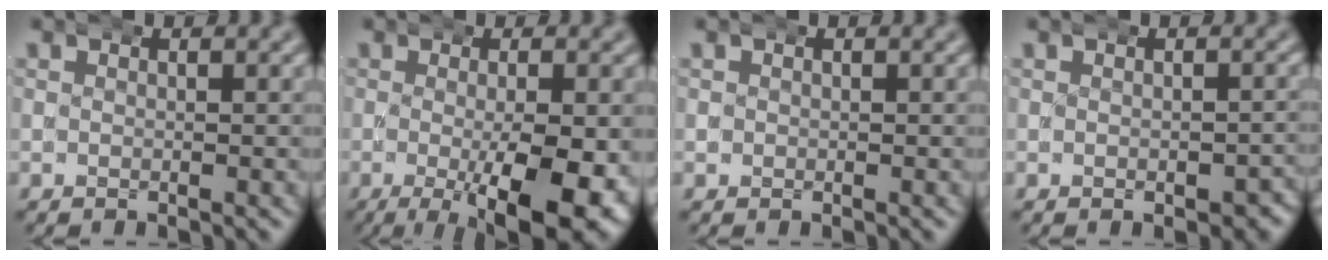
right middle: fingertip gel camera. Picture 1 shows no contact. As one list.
[{"total": 9.7, "force": [-3.1, 3.0, 8.7], "torque": [-0.136, -0.025, -0.036]}, {"total": 0.6, "force": [-0.1, 0.6, 0.0], "torque": [-0.005, -0.001, -0.001]}, {"total": 1.9, "force": [-0.9, 1.1, 1.2], "torque": [-0.010, -0.006, -0.013]}]